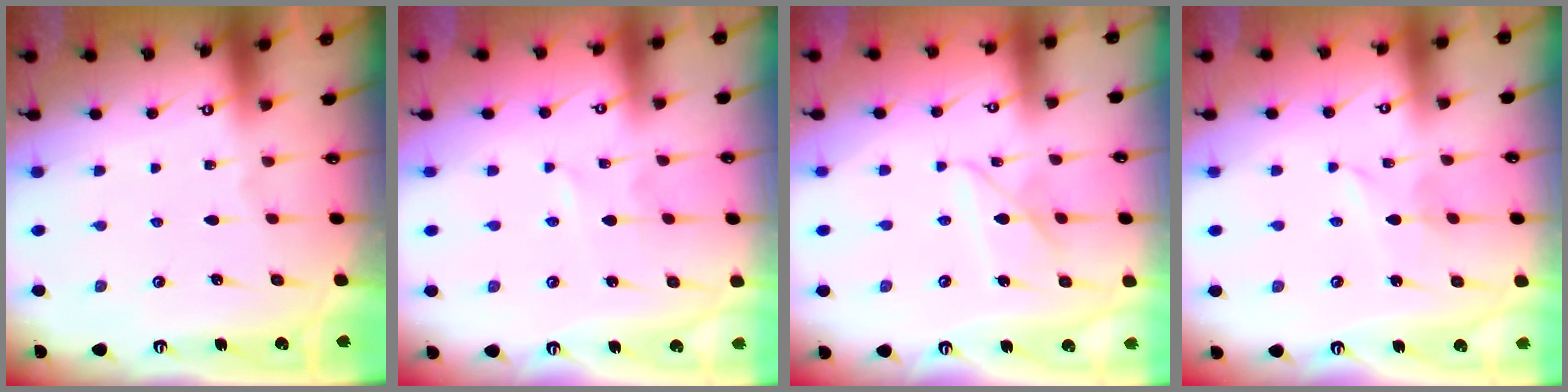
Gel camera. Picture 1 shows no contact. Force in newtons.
{"total": 1.6, "press": 1.6, "slide": 0.2}
{"total": 8.4, "press": 8.4, "slide": 0.7}
{"total": 2.6, "press": 2.6, "slide": 0.4}